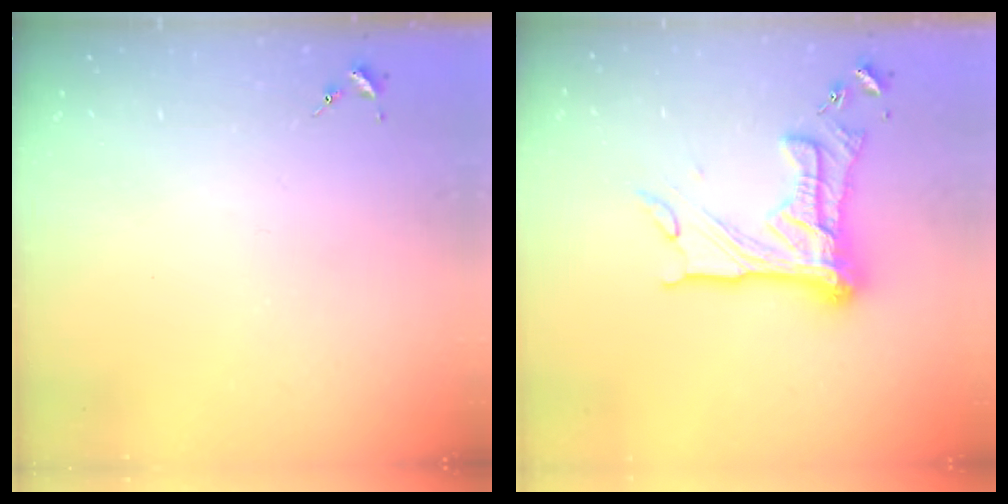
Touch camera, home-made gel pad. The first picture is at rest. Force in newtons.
{"total": 23.4, "press": 23.2, "slide": 2.4}